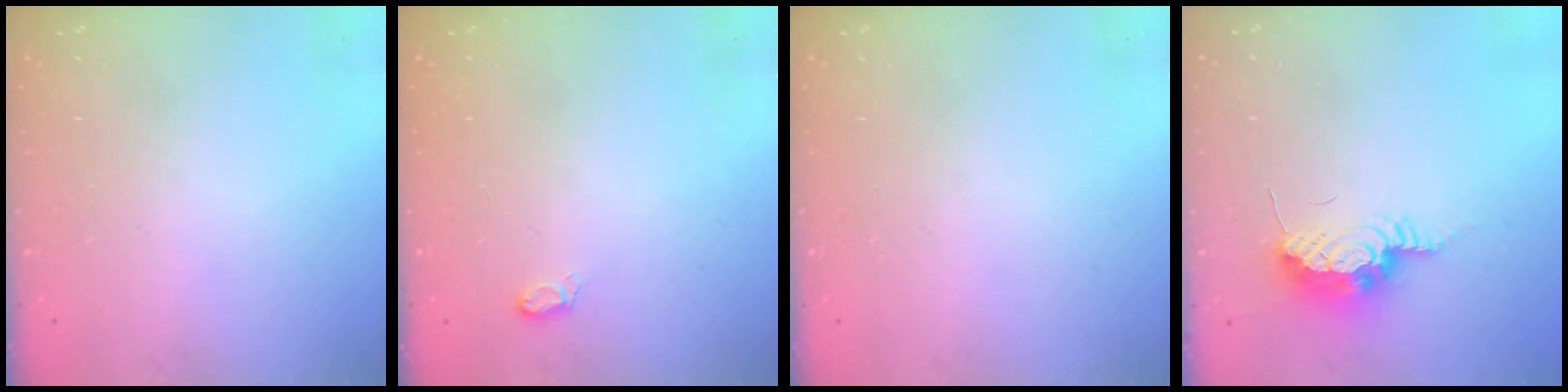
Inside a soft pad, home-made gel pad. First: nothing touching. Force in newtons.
{"total": 4.5, "press": 4.5, "slide": 0.6}
{"total": 0.0}
{"total": 9.6, "press": 9.1, "slide": 3.1}